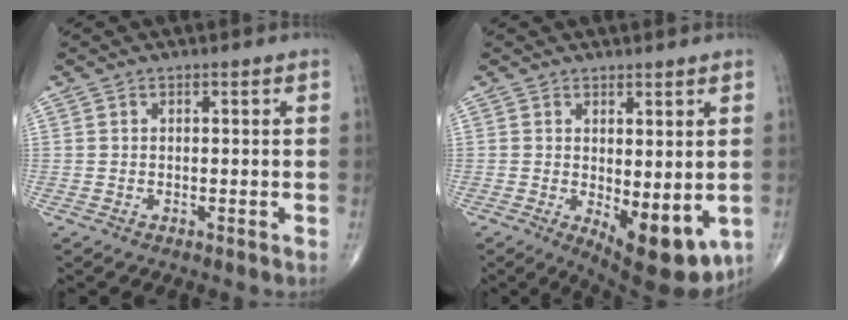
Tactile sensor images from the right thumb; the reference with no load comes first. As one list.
[{"total": 11.0, "force": [-1.9, 4.6, 9.8], "torque": [-0.115, -0.025, -0.010]}]